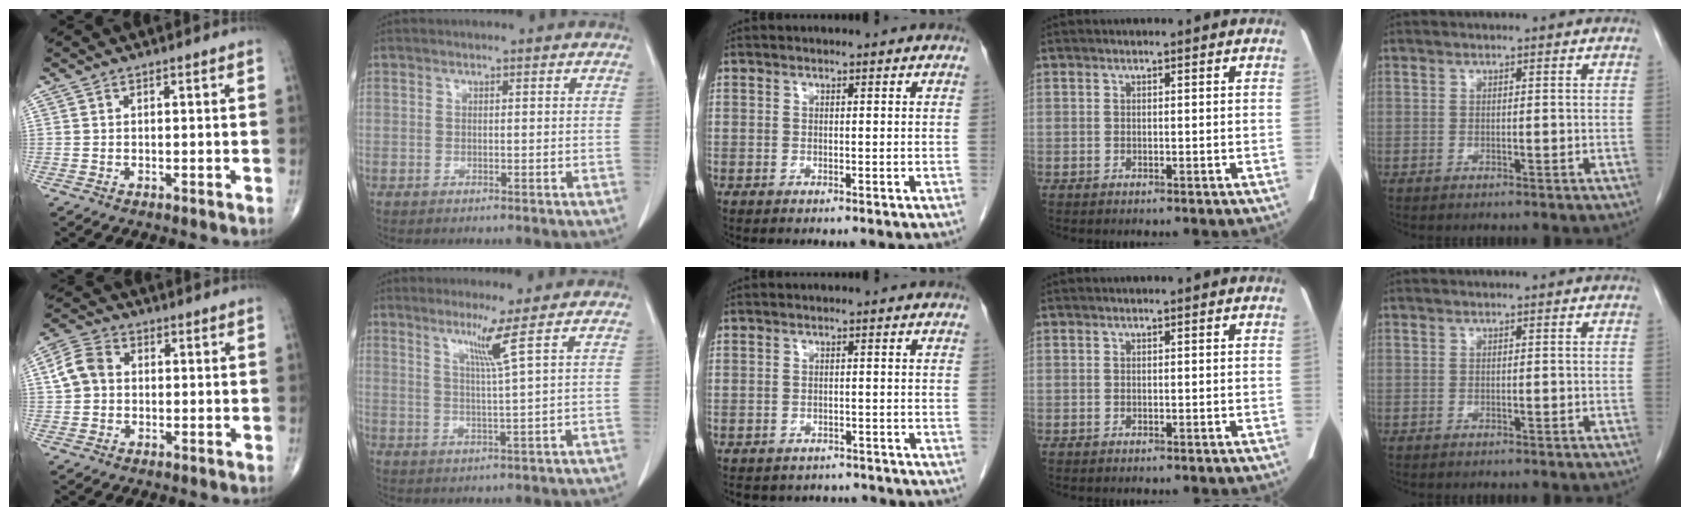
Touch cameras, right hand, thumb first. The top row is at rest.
{"thumb": {"total": 6.0, "force": [0.5, 4.9, 3.5], "torque": [-0.065, 0.015, 0.002]}, "index": {"total": 4.5, "force": [2.3, -2.1, 3.1], "torque": [-0.060, -0.014, 0.049]}, "middle": {"total": 8.4, "force": [-7.7, 3.1, 1.0], "torque": [-0.019, 0.012, -0.089]}}